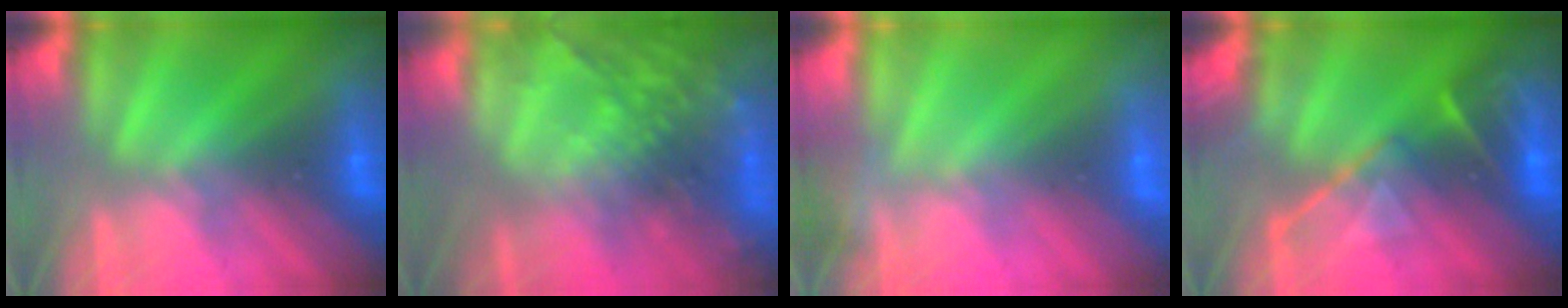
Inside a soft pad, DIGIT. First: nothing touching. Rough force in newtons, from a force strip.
{"total": 8.8}
{"total": 7.4}
{"total": 9.0}